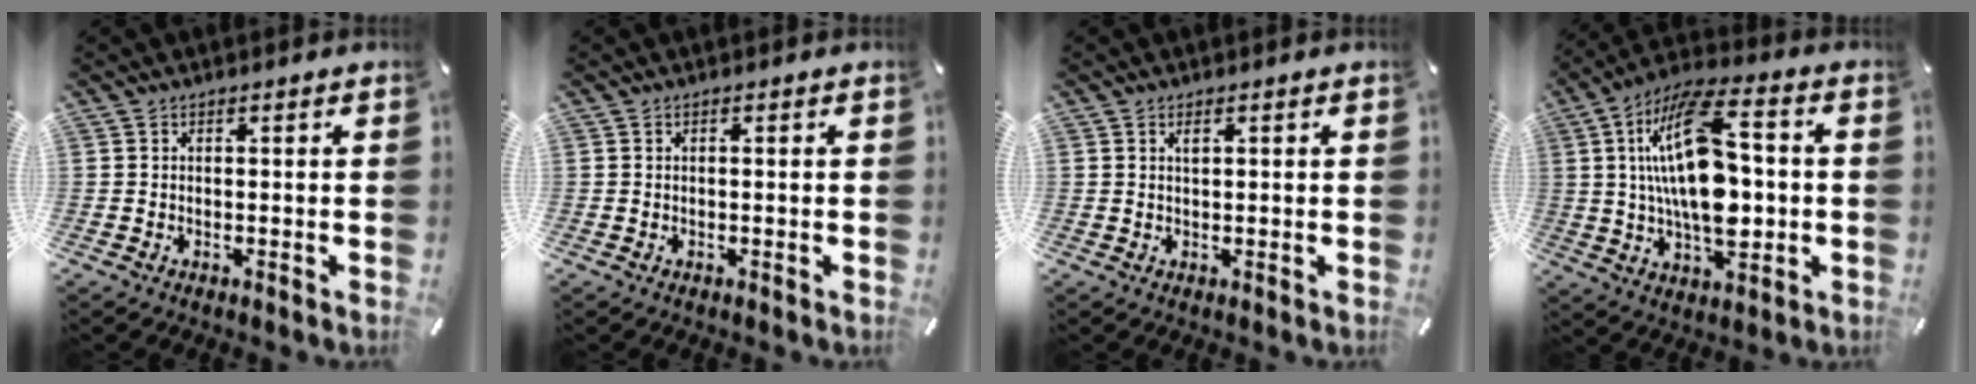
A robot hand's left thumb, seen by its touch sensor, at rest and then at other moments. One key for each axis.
{"total": 0.0}
{"total": 1.3, "fx": 0.5, "fy": 0.5, "fz": 1.0, "tx": -0.021, "ty": 0.002, "tz": 0.008}
{"total": 21.1, "fx": 1.5, "fy": 11.1, "fz": 18.0, "tx": -0.359, "ty": -0.002, "tz": 0.021}